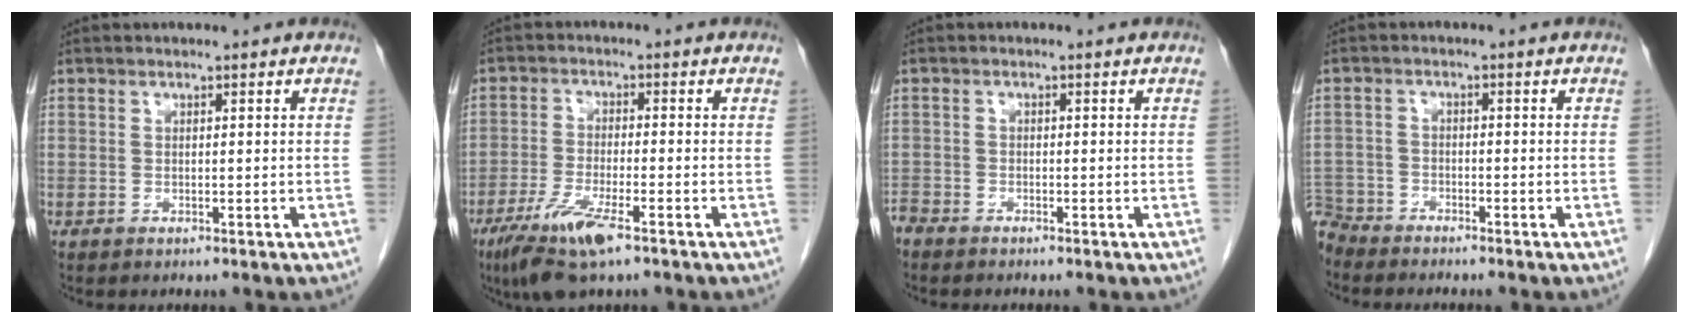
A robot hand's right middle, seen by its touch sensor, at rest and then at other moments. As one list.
[{"total": 8.4, "force": [-5.1, 1.1, 6.5], "torque": [-0.133, -0.020, -0.091]}, {"total": 1.9, "force": [-1.8, 0.5, 0.2], "torque": [-0.006, -0.004, -0.034]}, {"total": 4.8, "force": [-4.6, 1.3, -0.4], "torque": [0.012, -0.008, -0.091]}]